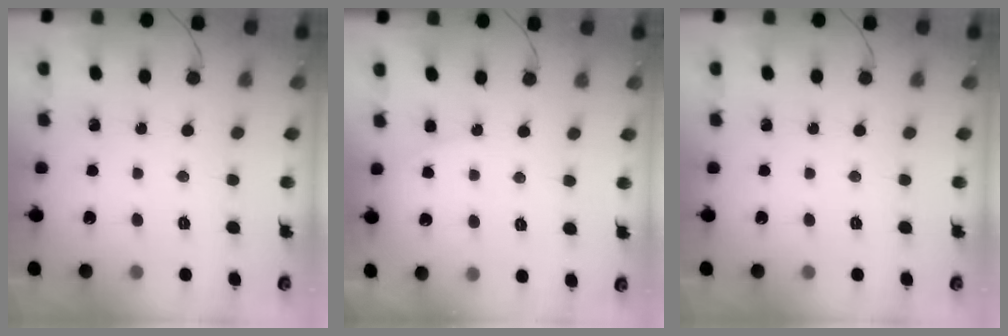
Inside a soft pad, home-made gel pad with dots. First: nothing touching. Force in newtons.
{"total": 4.6, "press": 4.3, "slide": 1.6}
{"total": 0.0}